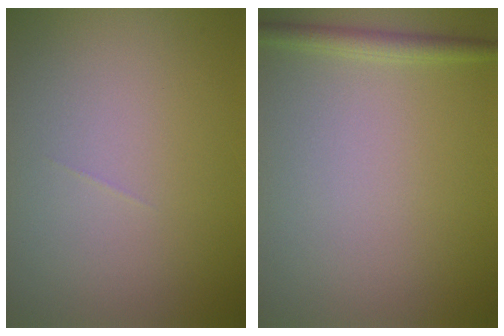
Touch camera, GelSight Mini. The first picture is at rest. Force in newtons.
{"total": 1.7, "press": 1.7, "slide": 0.1}